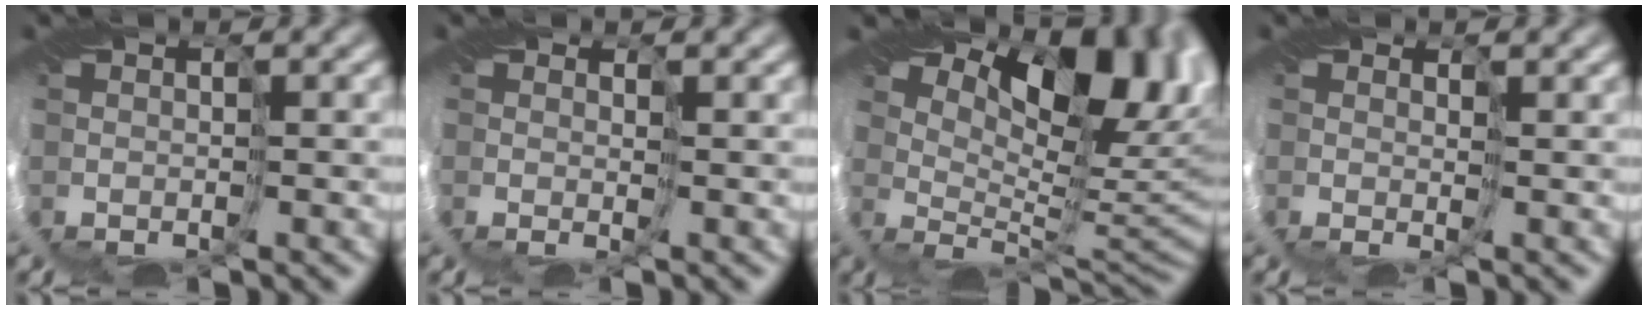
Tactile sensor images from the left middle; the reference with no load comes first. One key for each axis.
{"total": 0.7, "fx": 0.4, "fy": 0.2, "fz": 0.5, "tx": -0.014, "ty": 0.005, "tz": 0.002}
{"total": 9.7, "fx": 5.2, "fy": 4.2, "fz": 7.0, "tx": -0.095, "ty": 0.009, "tz": 0.093}
{"total": 0.9, "fx": 0.7, "fy": 0.3, "fz": 0.5, "tx": -0.013, "ty": 0.004, "tz": 0.009}